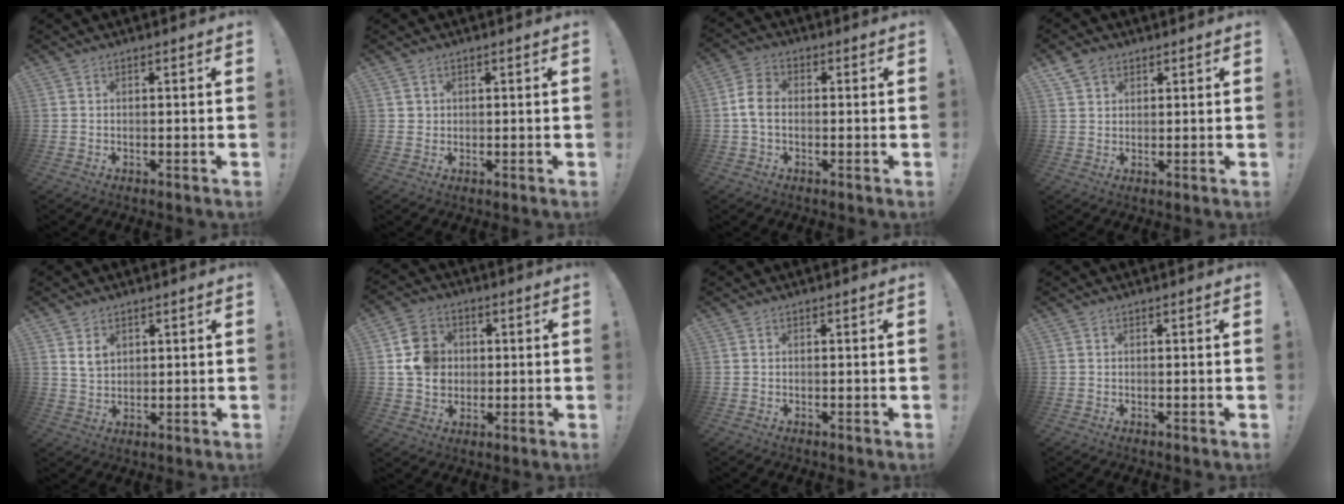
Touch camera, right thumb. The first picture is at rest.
{"total": 1.6, "force": [0.7, 1.4, 0.3], "torque": [0.000, -0.002, 0.011]}
{"total": 7.0, "force": [-0.7, 4.9, 5.0], "torque": [-0.103, 0.013, -0.009]}
{"total": 4.6, "force": [2.9, 3.2, 1.4], "torque": [-0.027, -0.008, 0.056]}
{"total": 5.1, "force": [2.5, 3.7, 2.5], "torque": [-0.036, -0.005, 0.047]}
{"total": 12.0, "force": [1.6, 10.7, 5.3], "torque": [-0.076, 0.000, 0.036]}
{"total": 0.0}
{"total": 0.0}